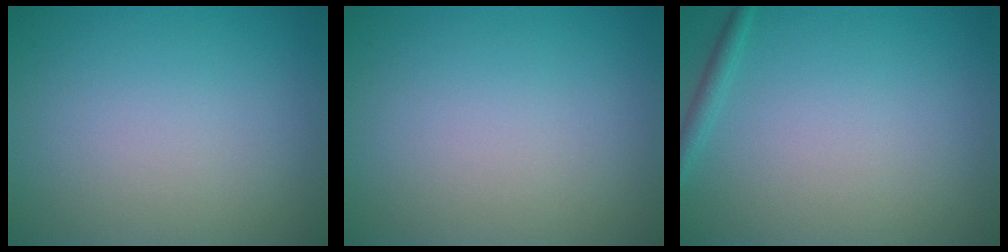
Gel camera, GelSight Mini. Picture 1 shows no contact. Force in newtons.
{"total": 0.0}
{"total": 1.2, "press": 1.1, "slide": 0.1}